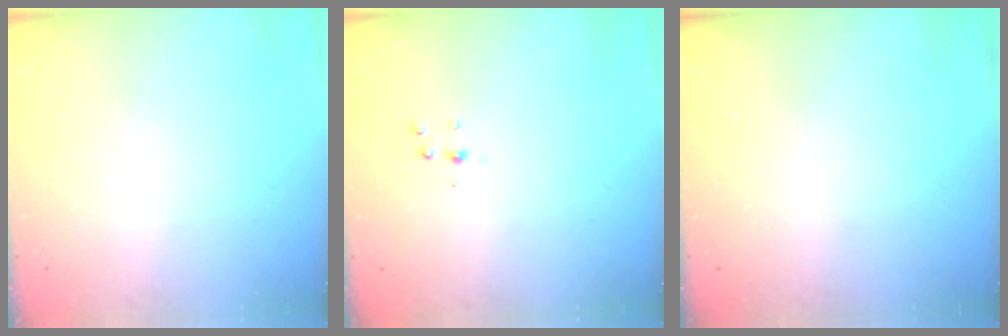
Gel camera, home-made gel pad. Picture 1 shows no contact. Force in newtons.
{"total": 3.9, "press": 3.9, "slide": 0.4}
{"total": 0.0}